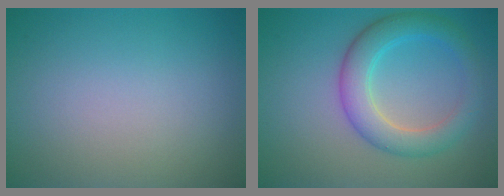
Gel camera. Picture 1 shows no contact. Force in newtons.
{"total": 4.7, "press": 4.7, "slide": 0.1}